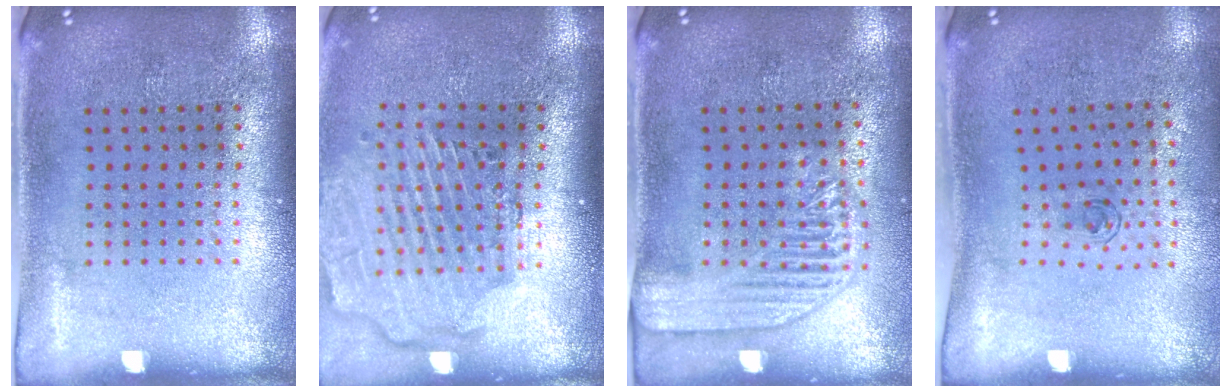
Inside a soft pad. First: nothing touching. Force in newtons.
{"total": 2.8, "press": 2.3, "slide": 1.6}
{"total": 2.1, "press": 1.9, "slide": 0.9}
{"total": 0.7, "press": 0.2, "slide": 0.6}